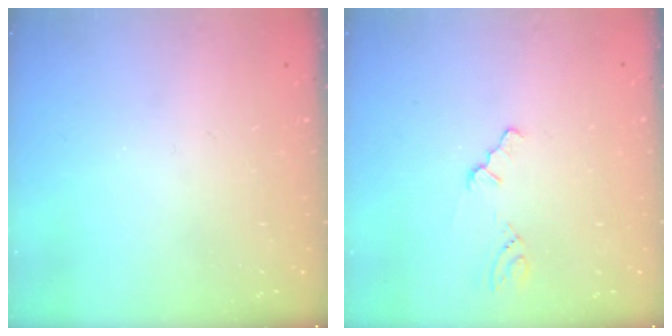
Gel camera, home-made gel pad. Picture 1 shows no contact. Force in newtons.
{"total": 0.6, "press": 0.6, "slide": 0.2}